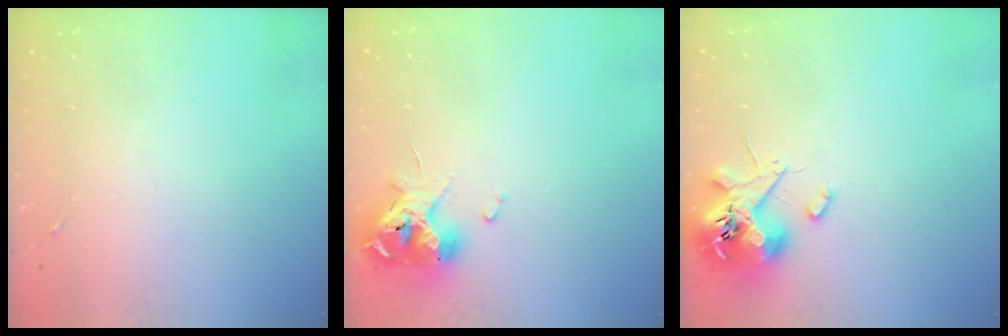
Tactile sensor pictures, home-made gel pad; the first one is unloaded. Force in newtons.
{"total": 14.0, "press": 13.9, "slide": 1.7}
{"total": 11.8, "press": 11.6, "slide": 1.8}